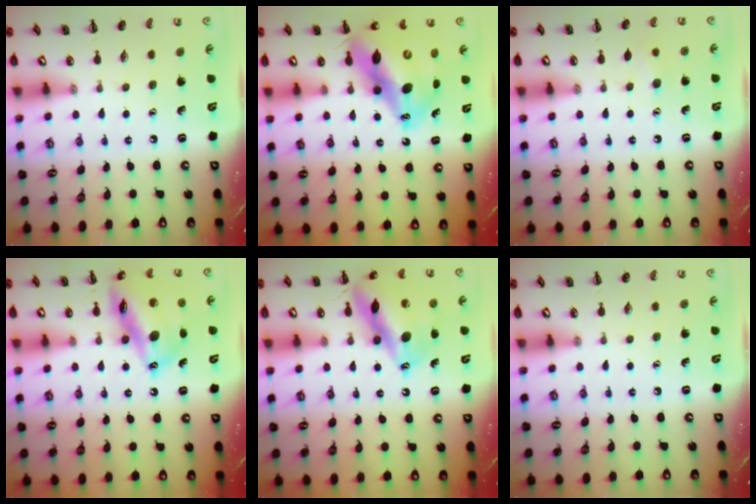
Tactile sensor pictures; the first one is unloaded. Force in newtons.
{"total": 14.7, "press": 14.1, "slide": 3.9}
{"total": 5.2, "press": 5.0, "slide": 1.3}
{"total": 17.0, "press": 16.7, "slide": 3.4}
{"total": 16.6, "press": 16.3, "slide": 3.0}
{"total": 0.0}